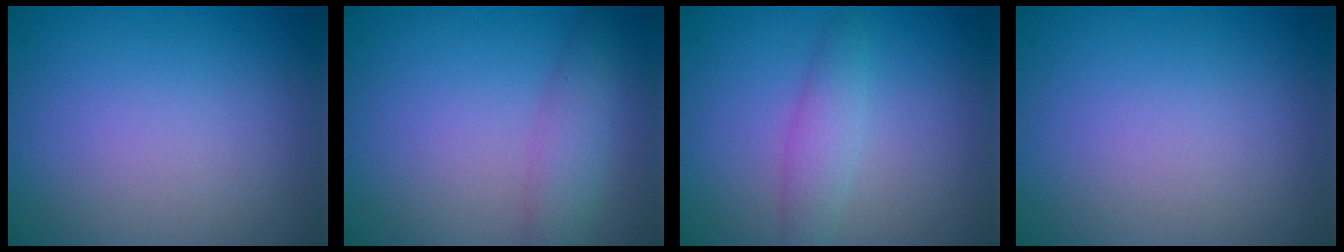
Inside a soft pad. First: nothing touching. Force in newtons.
{"total": 2.8, "press": 2.8, "slide": 0.1}
{"total": 2.2, "press": 2.2, "slide": 0.0}
{"total": 0.0}